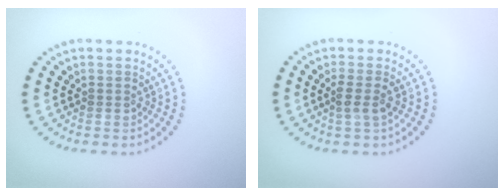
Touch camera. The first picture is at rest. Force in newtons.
{"total": 1.5, "press": 1.2, "slide": 0.9}